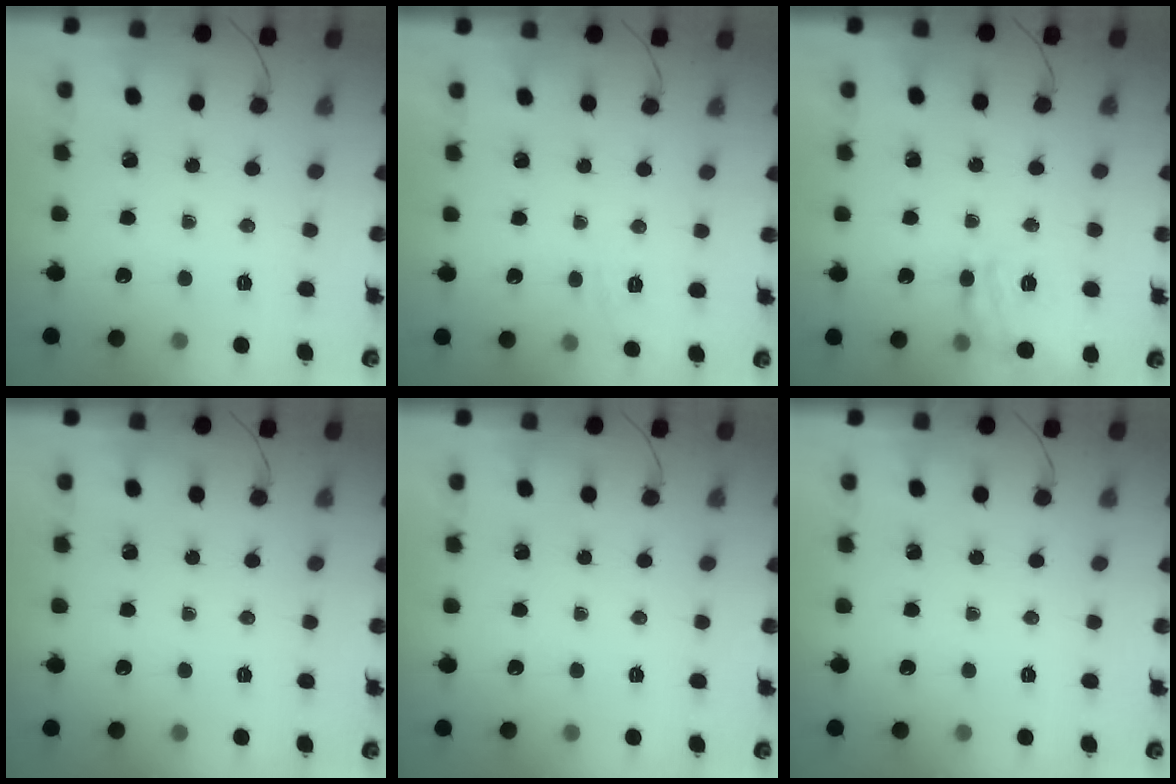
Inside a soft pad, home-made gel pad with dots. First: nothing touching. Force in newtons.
{"total": 8.9, "press": 8.7, "slide": 1.7}
{"total": 16.9, "press": 16.8, "slide": 1.5}
{"total": 0.0}
{"total": 0.0}
{"total": 0.0}